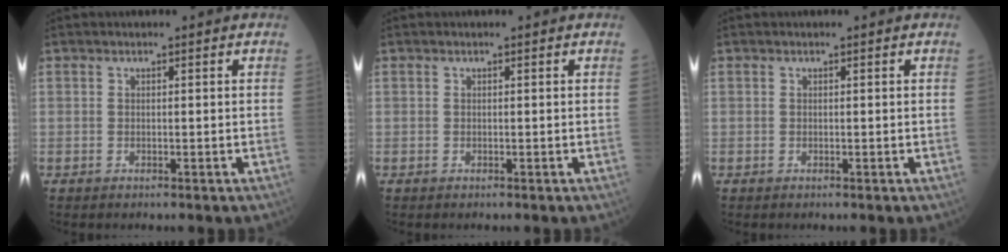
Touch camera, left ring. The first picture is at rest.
{"total": 0.0}
{"total": 0.0}